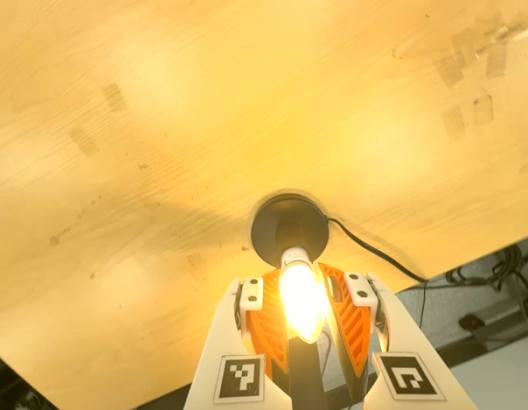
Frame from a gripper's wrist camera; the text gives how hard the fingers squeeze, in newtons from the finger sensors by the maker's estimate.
{"total": 14.8, "left": 14.5, "right": 15.2}